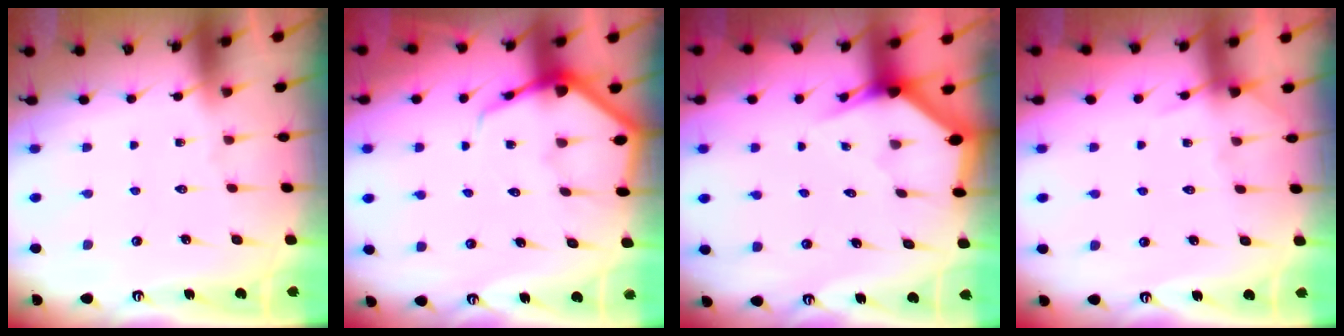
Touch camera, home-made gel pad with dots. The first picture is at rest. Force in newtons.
{"total": 5.7, "press": 5.6, "slide": 0.7}
{"total": 2.9, "press": 2.9, "slide": 0.2}
{"total": 5.0, "press": 4.9, "slide": 0.6}